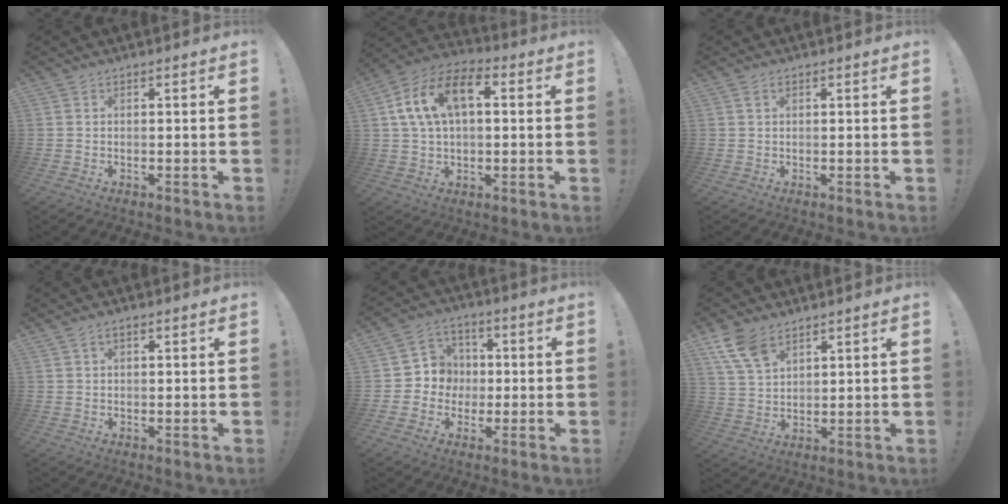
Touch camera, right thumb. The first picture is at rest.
{"total": 14.6, "force": [4.2, 9.0, 10.7], "torque": [-0.193, 0.002, 0.076]}
{"total": 1.2, "force": [0.5, 0.7, 0.7], "torque": [-0.011, -0.001, 0.008]}
{"total": 1.8, "force": [0.9, 0.9, 1.3], "torque": [-0.026, 0.002, 0.015]}
{"total": 8.1, "force": [-1.3, 7.9, 1.3], "torque": [-0.019, 0.016, -0.015]}
{"total": 9.3, "force": [5.9, 5.1, 5.1], "torque": [-0.104, -0.019, 0.119]}